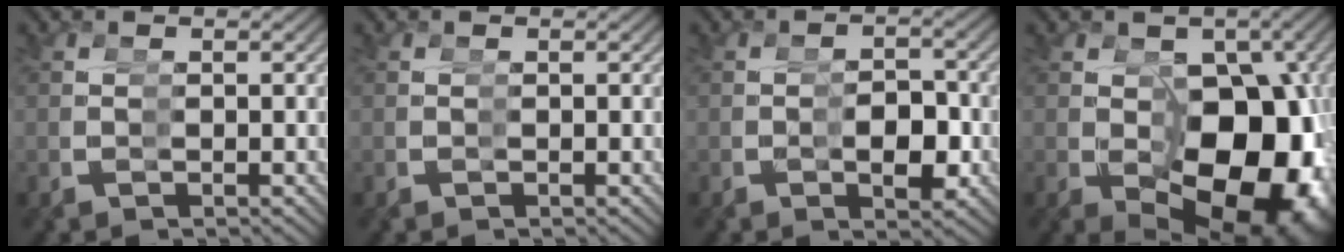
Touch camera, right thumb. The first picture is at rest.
{"total": 0.0}
{"total": 4.3, "force": [-1.0, 2.4, 3.4], "torque": [-0.046, -0.011, -0.014]}
{"total": 17.5, "force": [-2.3, 11.5, 13.0], "torque": [-0.192, -0.065, -0.009]}